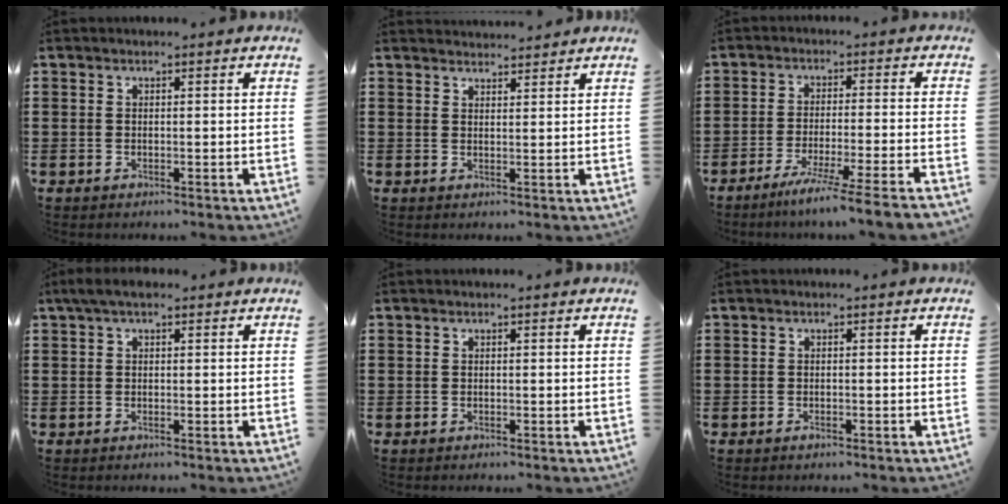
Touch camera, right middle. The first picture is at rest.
{"total": 2.2, "force": [2.2, 0.1, -0.1], "torque": [-0.004, 0.000, 0.043]}
{"total": 5.9, "force": [-4.9, -1.2, 3.0], "torque": [-0.049, -0.020, -0.095]}
{"total": 1.8, "force": [1.2, 0.4, 1.3], "torque": [-0.028, 0.005, 0.021]}
{"total": 0.0}
{"total": 0.6, "force": [-0.5, 0.2, 0.3], "torque": [-0.008, -0.004, -0.008]}